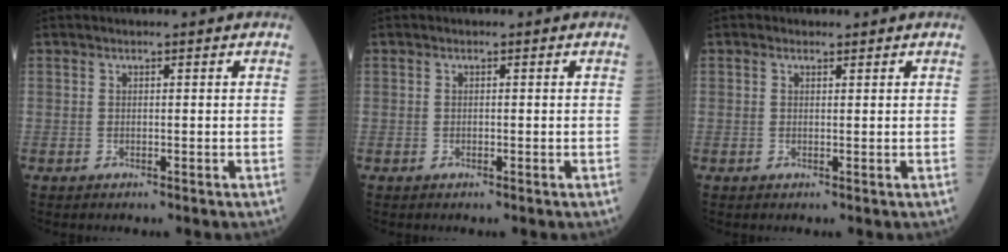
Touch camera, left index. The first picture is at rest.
{"total": 0.0}
{"total": 0.5, "force": [0.3, 0.4, 0.2], "torque": [-0.007, -0.002, 0.002]}